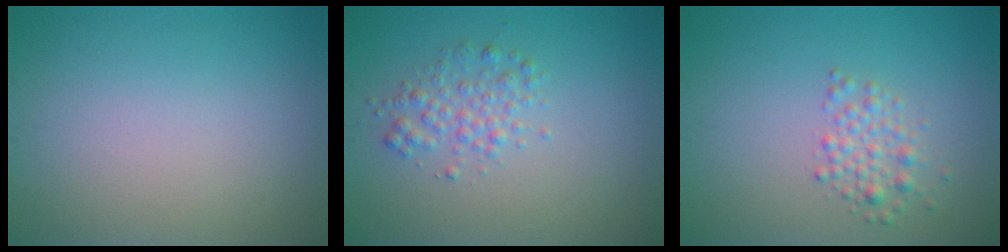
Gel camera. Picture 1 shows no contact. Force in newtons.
{"total": 2.2, "press": 2.2, "slide": 0.0}
{"total": 2.1, "press": 2.1, "slide": 0.0}